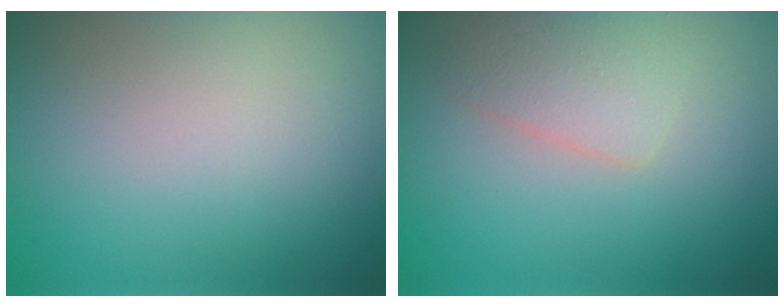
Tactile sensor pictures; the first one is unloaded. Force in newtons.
{"total": 2.4, "press": 2.4, "slide": 0.1}